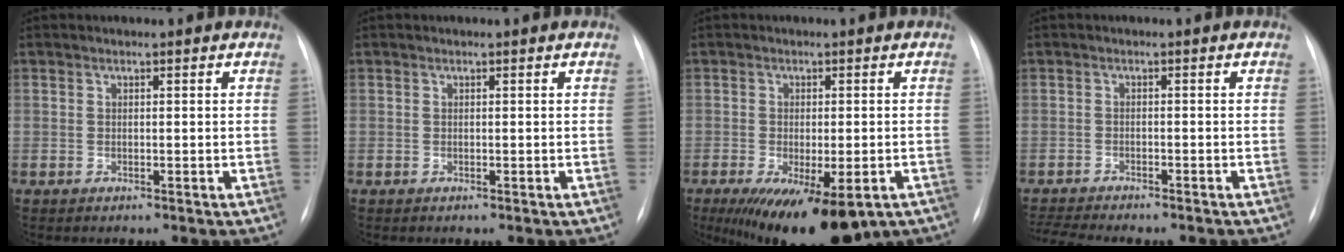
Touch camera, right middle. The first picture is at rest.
{"total": 0.0}
{"total": 14.4, "force": [-8.8, 5.1, 10.2], "torque": [-0.137, -0.027, -0.120]}
{"total": 8.7, "force": [-8.0, 0.8, 3.4], "torque": [-0.052, -0.002, -0.115]}